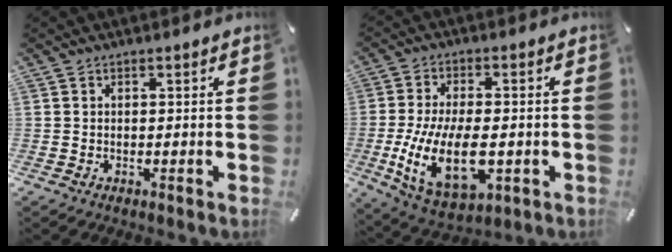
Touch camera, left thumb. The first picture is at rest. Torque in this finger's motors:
{"motor_torque": [-0.14, 2.42, 1.44, 1.24, 0.31]}